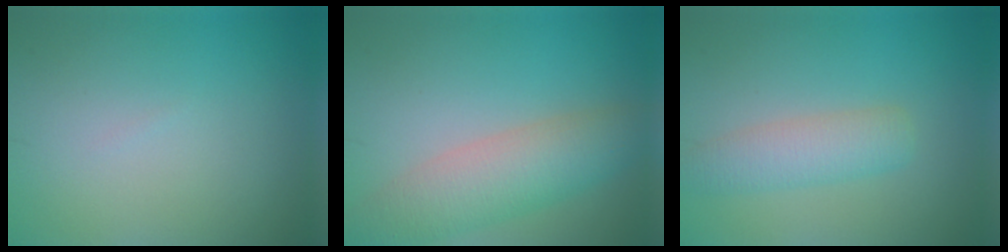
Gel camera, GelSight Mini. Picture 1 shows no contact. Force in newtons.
{"total": 6.3, "press": 6.3, "slide": 0.4}
{"total": 3.5, "press": 3.5, "slide": 0.1}